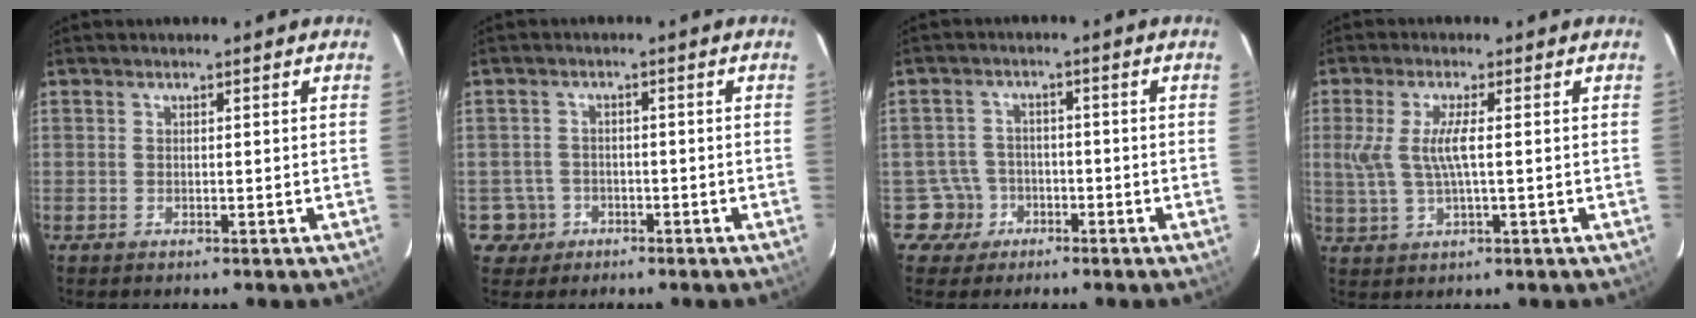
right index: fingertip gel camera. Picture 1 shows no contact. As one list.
[{"total": 4.4, "force": [-1.7, 4.0, -0.1], "torque": [-0.006, 0.020, -0.027]}, {"total": 4.8, "force": [-2.3, 4.2, -0.5], "torque": [0.004, 0.022, -0.040]}, {"total": 6.3, "force": [0.4, 1.1, 6.2], "torque": [-0.128, -0.002, 0.014]}]